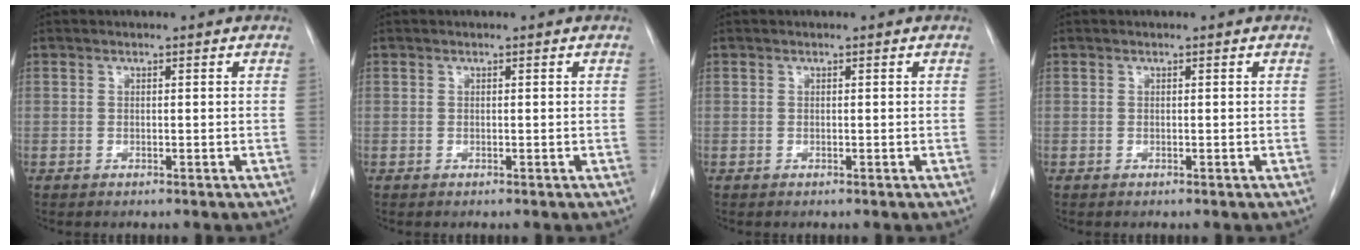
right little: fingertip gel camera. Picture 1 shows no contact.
{"total": 0.0}
{"total": 0.0}
{"total": 0.0}